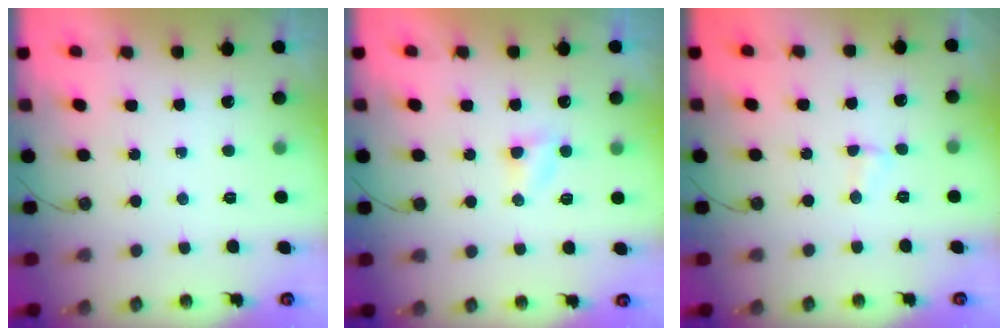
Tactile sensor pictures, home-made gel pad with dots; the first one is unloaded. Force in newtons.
{"total": 3.0, "press": 3.0, "slide": 0.3}
{"total": 4.2, "press": 2.3, "slide": 3.5}